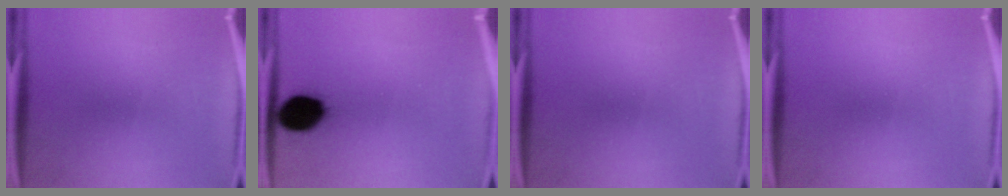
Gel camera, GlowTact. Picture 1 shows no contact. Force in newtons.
{"total": 11.9}
{"total": 0.0}
{"total": 0.0}